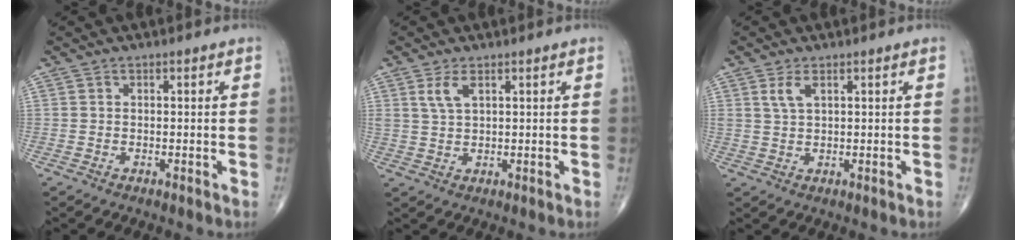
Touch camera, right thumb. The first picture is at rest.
{"total": 3.5, "force": [1.7, 1.4, 2.6], "torque": [-0.056, -0.003, 0.041]}
{"total": 2.8, "force": [1.4, 1.1, 2.2], "torque": [-0.047, -0.001, 0.036]}